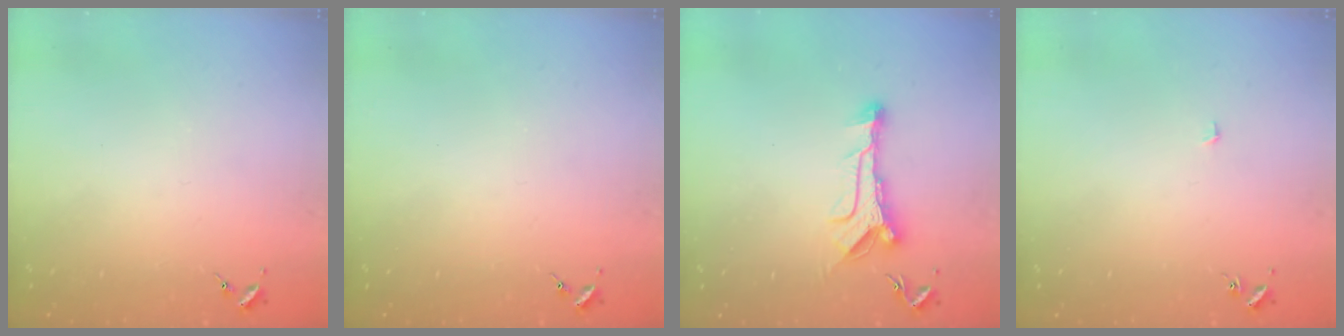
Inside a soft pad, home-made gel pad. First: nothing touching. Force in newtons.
{"total": 0.0}
{"total": 10.1, "press": 10.1, "slide": 0.5}
{"total": 2.1, "press": 2.1, "slide": 0.1}